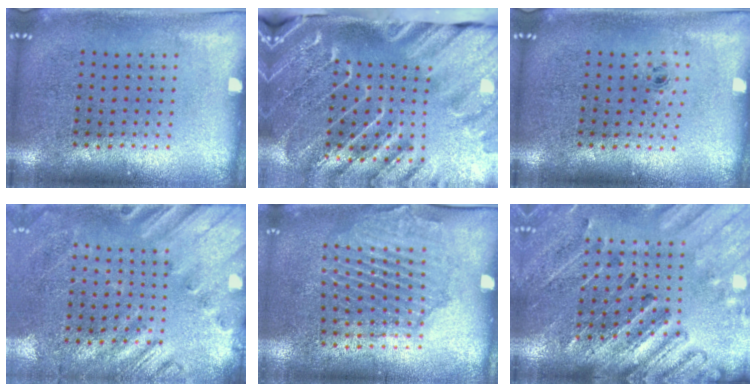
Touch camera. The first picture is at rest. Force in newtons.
{"total": 4.5, "press": 3.4, "slide": 2.8}
{"total": 0.7, "press": 0.3, "slide": 0.6}
{"total": 2.6, "press": 2.0, "slide": 1.6}
{"total": 1.6, "press": 1.6, "slide": 0.4}
{"total": 2.7, "press": 2.6, "slide": 0.2}